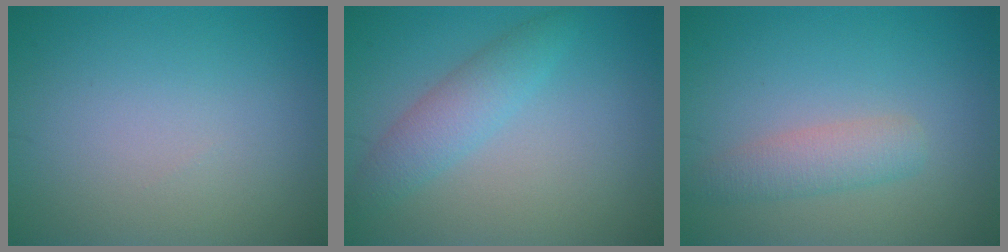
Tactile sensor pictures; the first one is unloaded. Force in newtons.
{"total": 2.9, "press": 2.9, "slide": 0.1}
{"total": 2.6, "press": 2.6, "slide": 0.2}